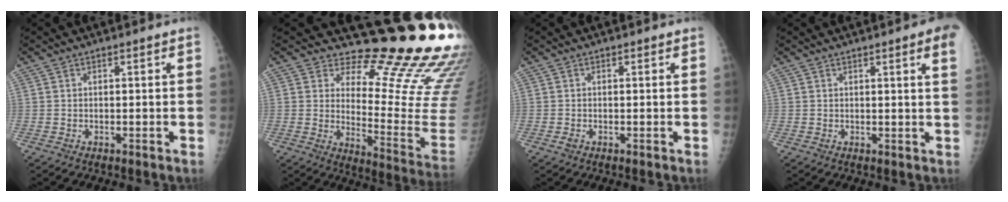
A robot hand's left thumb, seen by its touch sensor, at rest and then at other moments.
{"total": 19.9, "force": [16.2, 4.8, 10.6], "torque": [-0.099, -0.175, 0.203]}
{"total": 0.7, "force": [-0.2, 0.6, 0.4], "torque": [-0.006, -0.001, -0.005]}
{"total": 4.5, "force": [2.2, 0.1, 3.9], "torque": [-0.041, -0.004, 0.021]}